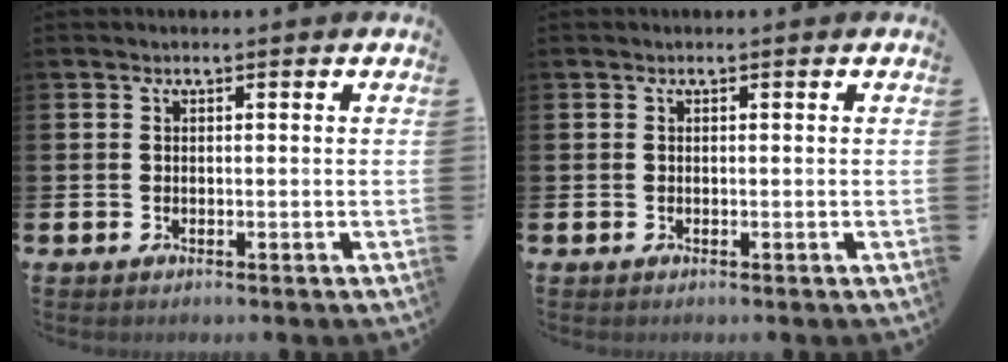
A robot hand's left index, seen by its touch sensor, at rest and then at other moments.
{"total": 0.0}